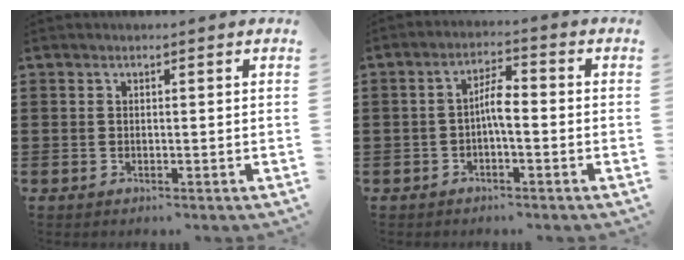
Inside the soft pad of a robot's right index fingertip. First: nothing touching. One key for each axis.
{"total": 3.9, "fx": -0.8, "fy": 1.0, "fz": 3.7, "tx": -0.074, "ty": 0.004, "tz": -0.019}